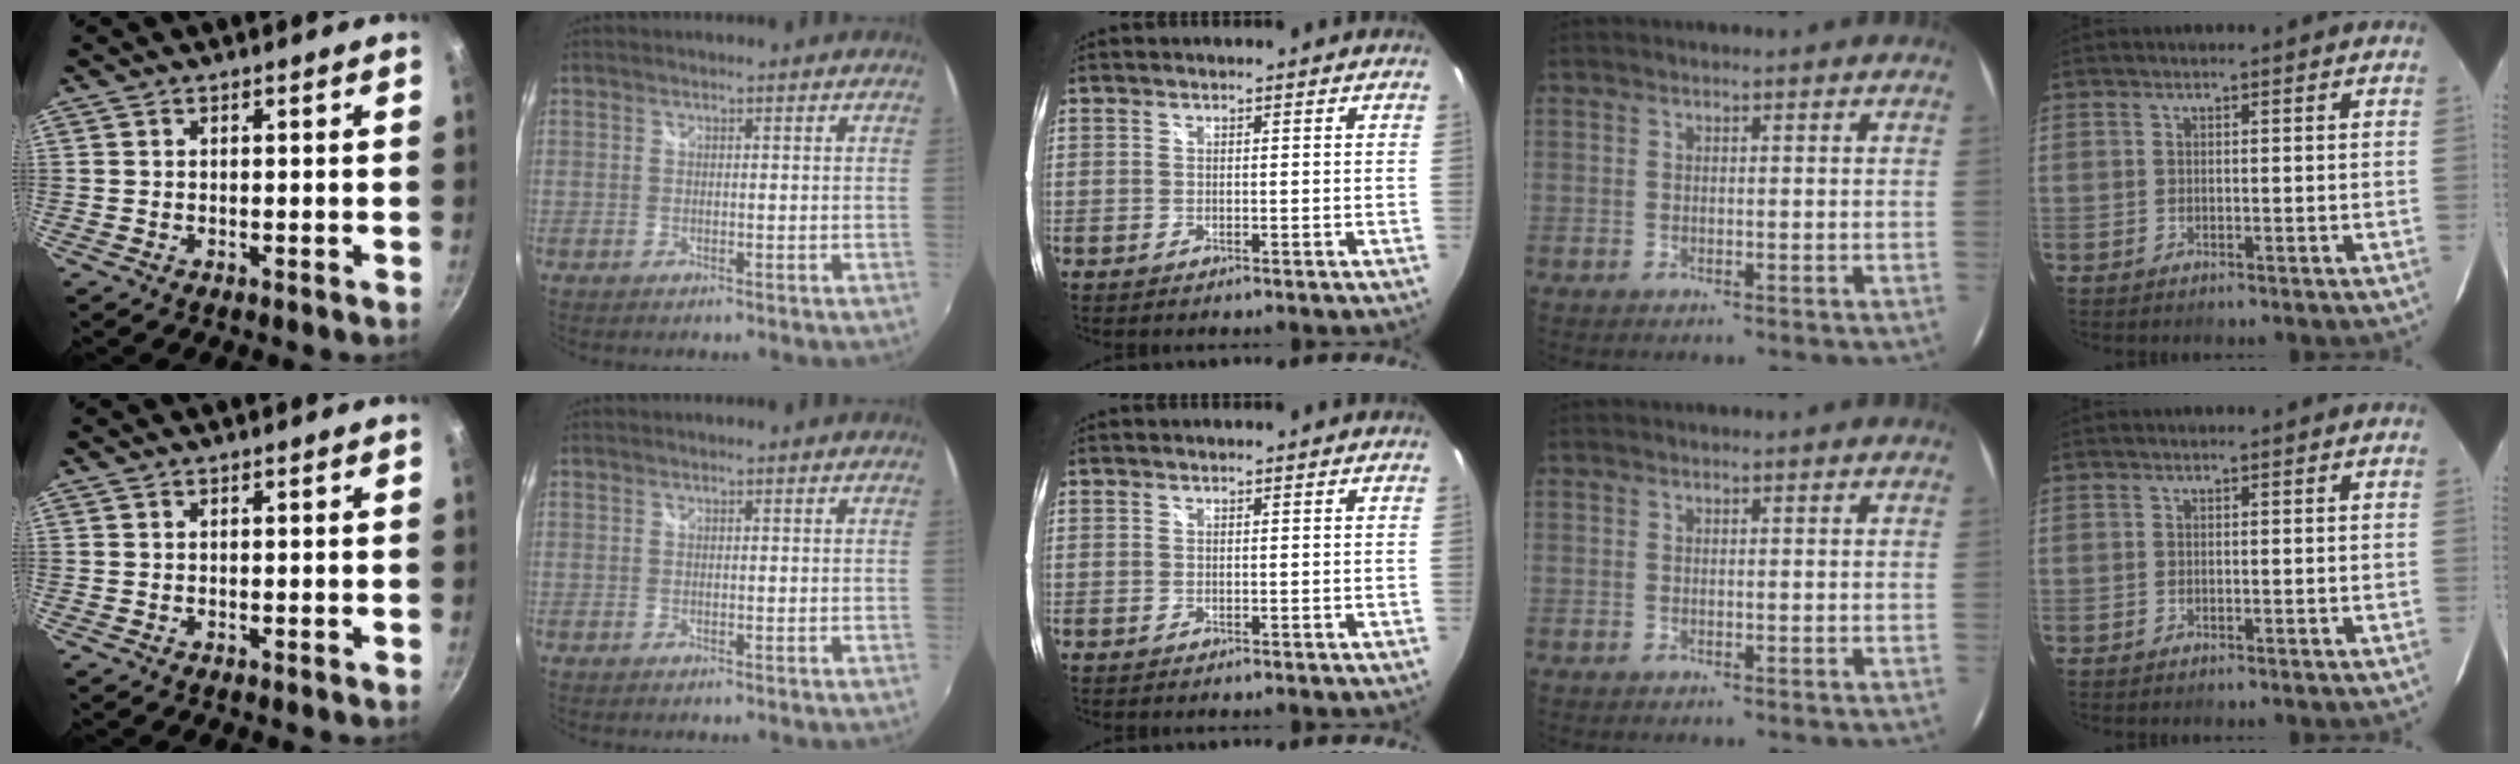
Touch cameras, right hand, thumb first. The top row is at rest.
{}